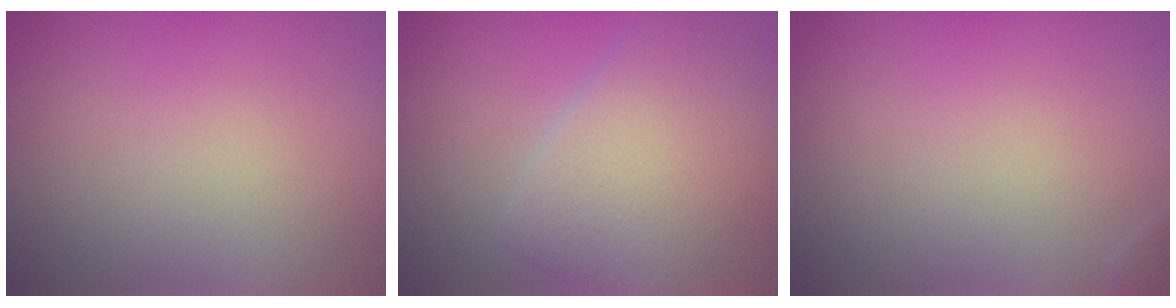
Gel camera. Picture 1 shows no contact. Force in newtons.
{"total": 5.8, "press": 5.8, "slide": 0.2}
{"total": 0.6, "press": 0.6, "slide": 0.0}